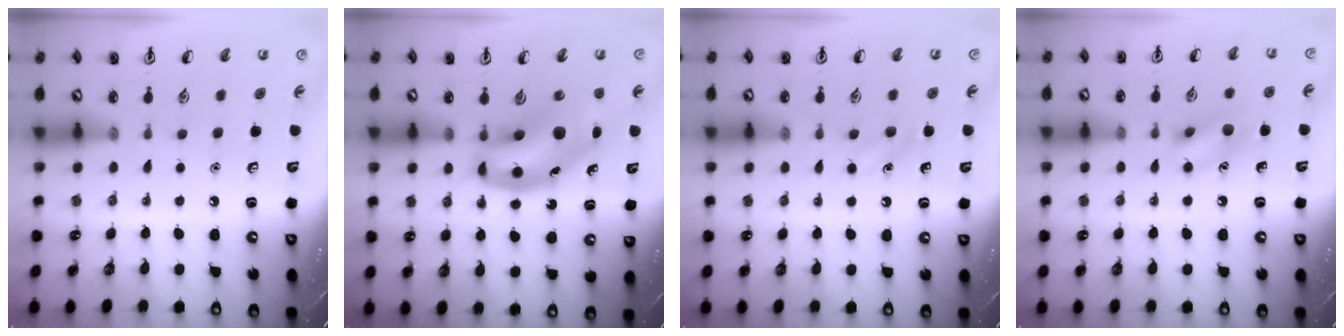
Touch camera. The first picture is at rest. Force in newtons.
{"total": 13.6, "press": 13.2, "slide": 3.6}
{"total": 4.3, "press": 4.1, "slide": 1.4}
{"total": 9.5, "press": 9.4, "slide": 0.8}